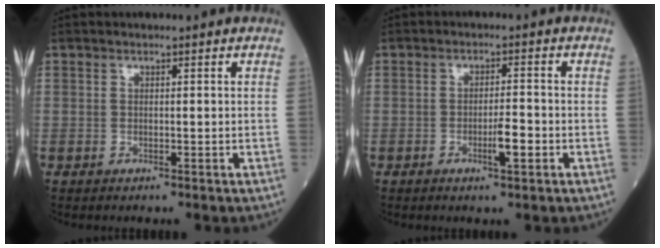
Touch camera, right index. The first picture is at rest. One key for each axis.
{"total": 3.6, "fx": -1.4, "fy": 0.5, "fz": 3.3, "tx": -0.052, "ty": 0.002, "tz": -0.020}